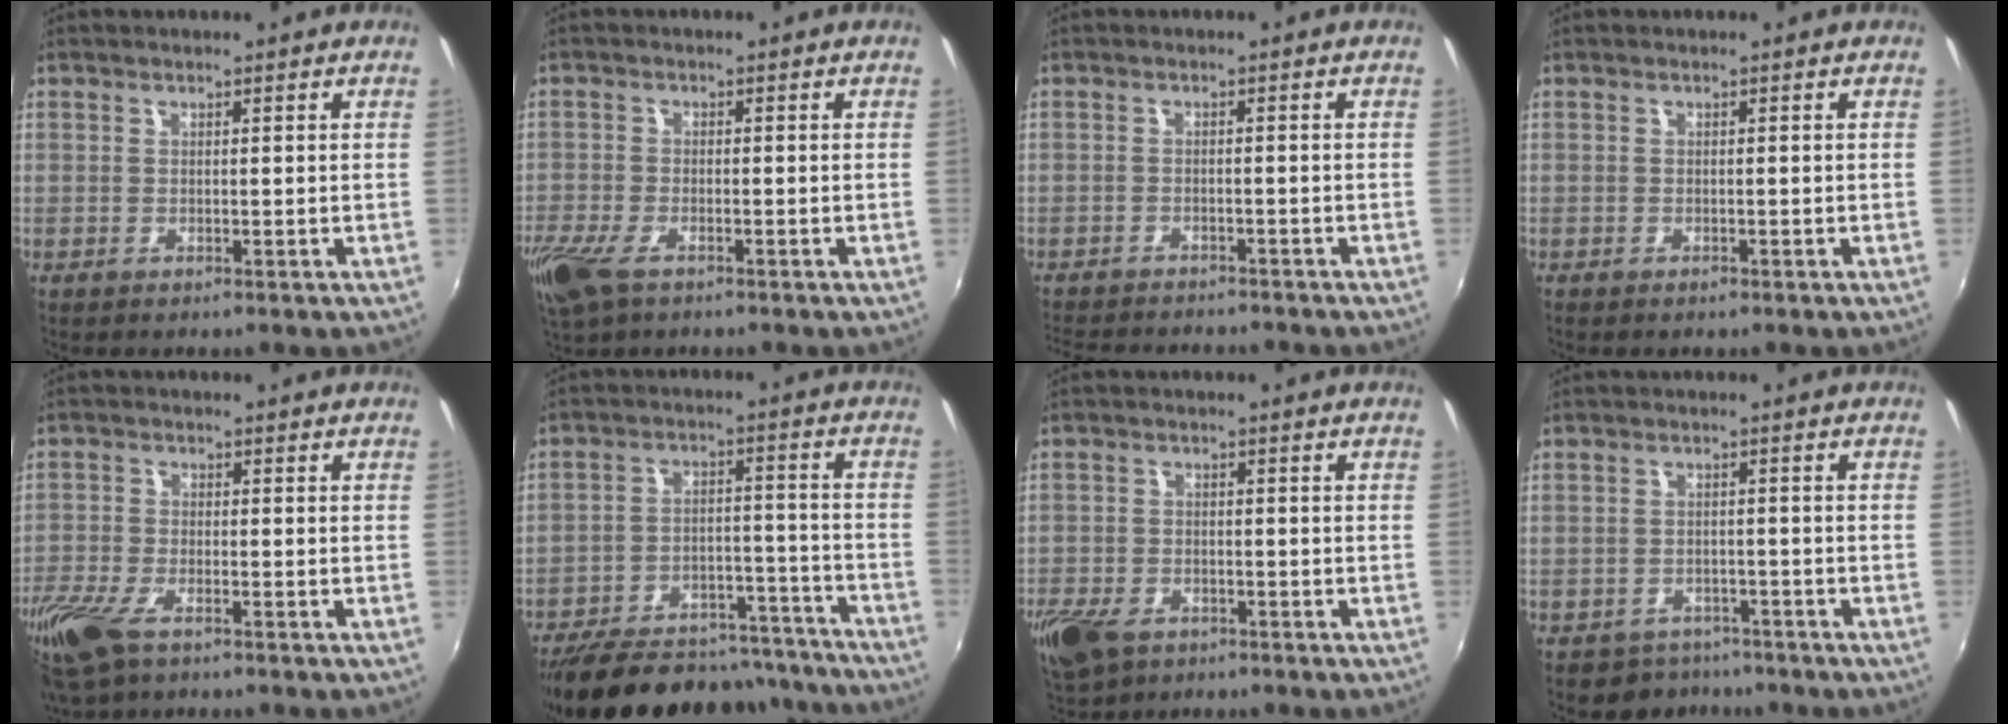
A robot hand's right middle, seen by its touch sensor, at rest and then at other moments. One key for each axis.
{"total": 8.0, "fx": -5.0, "fy": 3.5, "fz": 5.1, "tx": -0.133, "ty": -0.028, "tz": -0.097}
{"total": 10.1, "fx": -9.1, "fy": 2.5, "fz": 3.5, "tx": -0.088, "ty": -0.017, "tz": -0.139}
{"total": 0.7, "fx": -0.5, "fy": 0.3, "fz": 0.2, "tx": -0.006, "ty": -0.001, "tz": -0.009}
{"total": 10.7, "fx": -7.1, "fy": 4.3, "fz": 6.9, "tx": -0.174, "ty": -0.037, "tz": -0.140}
{"total": 28.7, "fx": -24.6, "fy": 10.0, "fz": 10.9, "tx": -0.216, "ty": 0.017, "tz": -0.320}
{"total": 9.6, "fx": -5.8, "fy": 5.8, "fz": 5.0, "tx": -0.137, "ty": -0.023, "tz": -0.109}
{"total": 5.3, "fx": -4.2, "fy": 3.3, "fz": 0.3, "tx": -0.018, "ty": 0.013, "tz": -0.061}